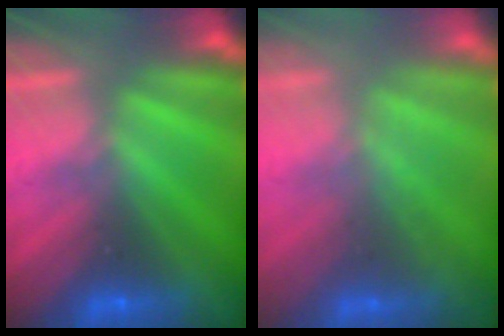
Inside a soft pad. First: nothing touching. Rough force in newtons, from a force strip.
{"total": 1.8}